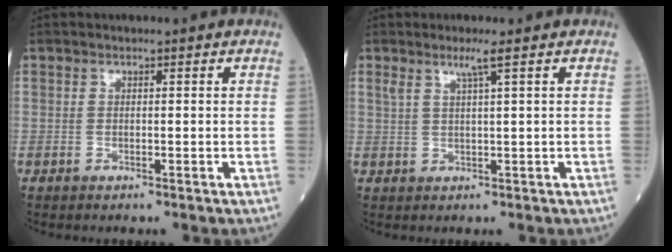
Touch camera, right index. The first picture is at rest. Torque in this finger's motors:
{"motor_torque": [0.25, 0.32, -0.03, 0.04]}